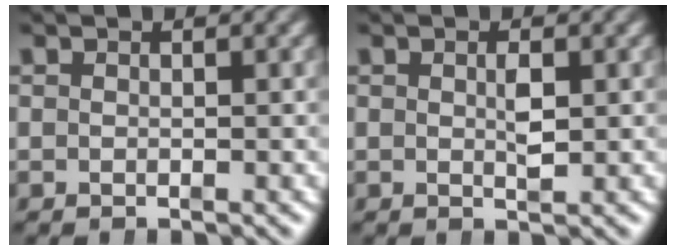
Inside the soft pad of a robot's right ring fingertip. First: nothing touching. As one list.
[{"total": 1.2, "force": [0.1, 0.2, 1.2], "torque": [-0.018, -0.006, 0.003]}]